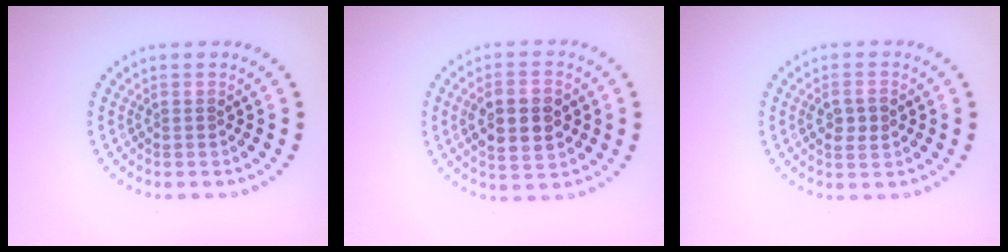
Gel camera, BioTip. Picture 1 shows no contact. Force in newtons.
{"total": 4.7, "press": 4.7, "slide": 0.4}
{"total": 2.1, "press": 2.1, "slide": 0.3}